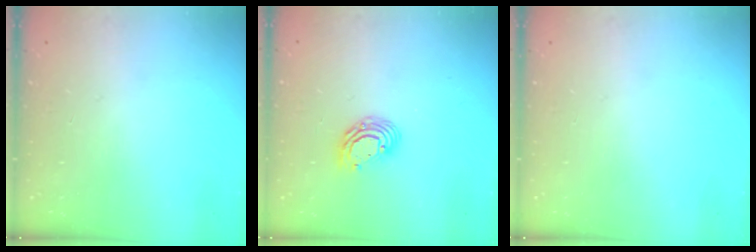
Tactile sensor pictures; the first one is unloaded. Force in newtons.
{"total": 8.1, "press": 8.0, "slide": 1.4}
{"total": 0.0}